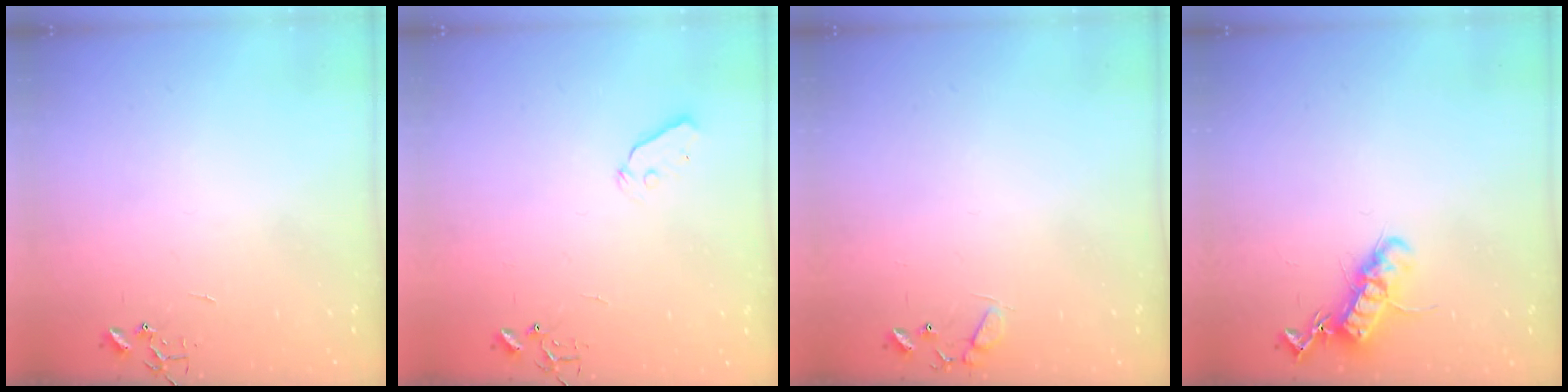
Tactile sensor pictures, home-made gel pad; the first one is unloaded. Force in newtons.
{"total": 4.5, "press": 4.4, "slide": 0.7}
{"total": 7.7, "press": 7.7, "slide": 0.5}
{"total": 13.3, "press": 13.3, "slide": 0.3}